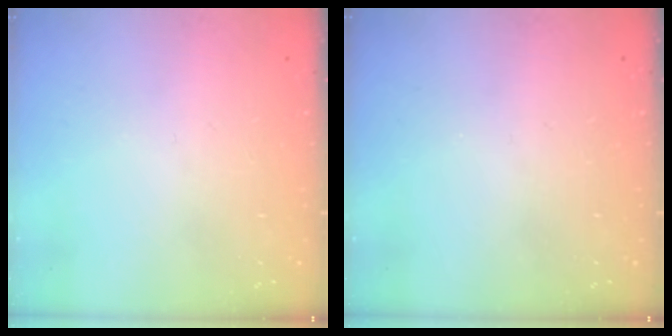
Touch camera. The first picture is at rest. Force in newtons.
{"total": 0.0}